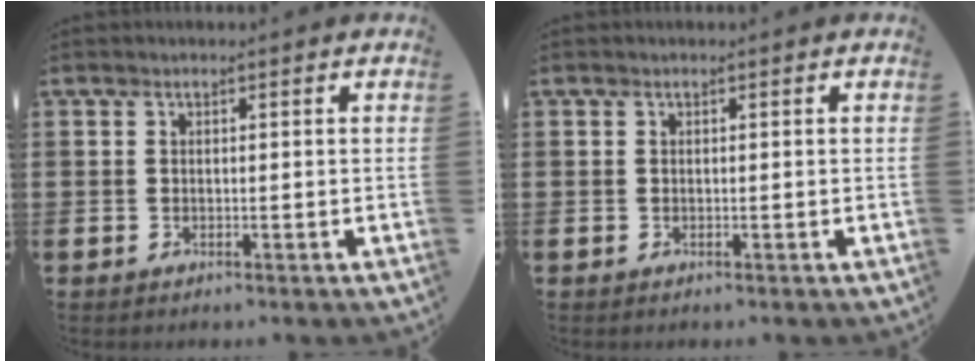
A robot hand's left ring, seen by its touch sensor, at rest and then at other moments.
{"total": 0.0}